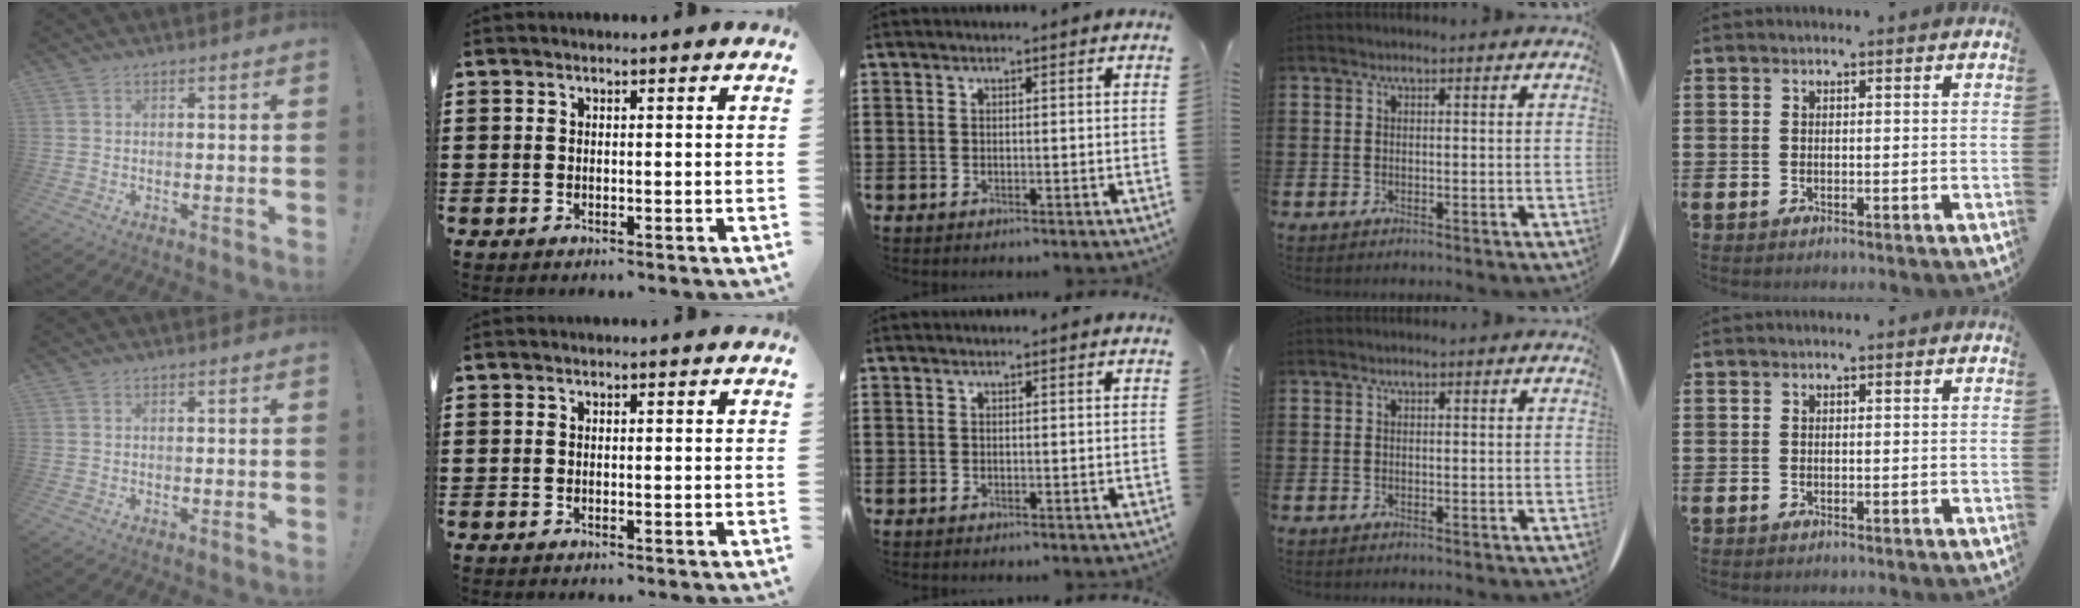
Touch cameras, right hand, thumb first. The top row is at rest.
{}